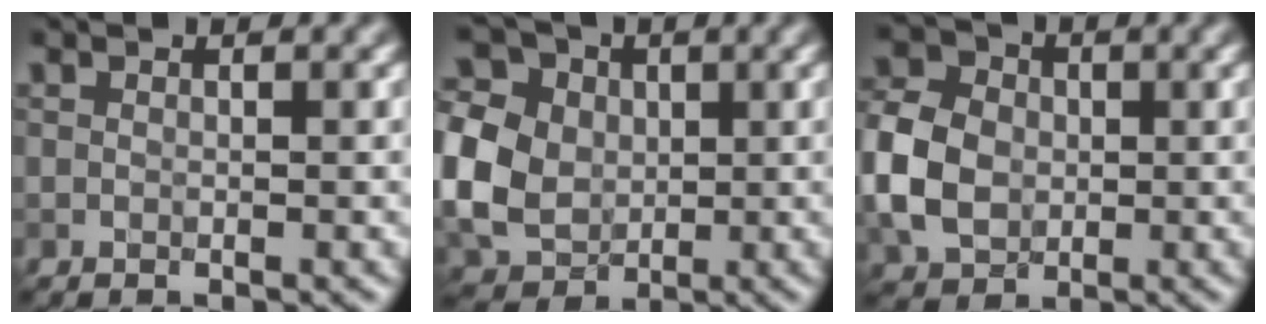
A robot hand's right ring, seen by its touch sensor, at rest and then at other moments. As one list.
[{"total": 10.2, "force": [0.6, 8.4, 5.7], "torque": [-0.145, 0.010, -0.009]}, {"total": 7.4, "force": [-0.7, 5.9, 4.3], "torque": [-0.110, 0.008, -0.030]}]